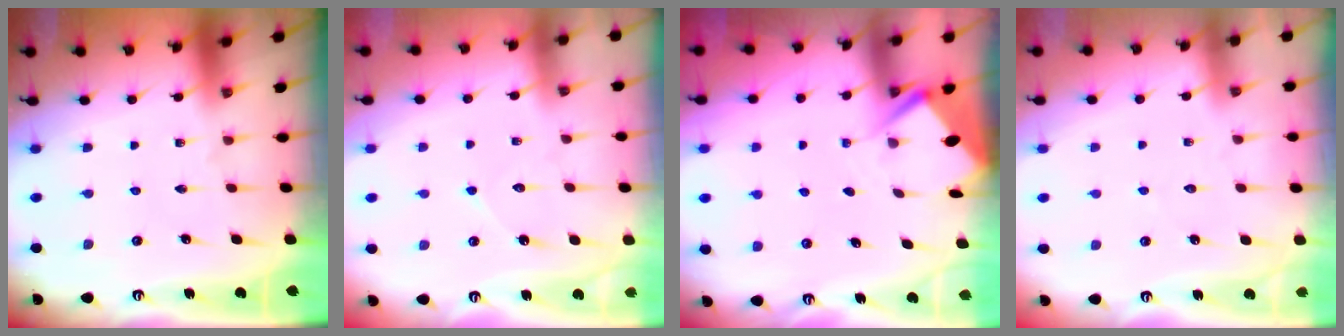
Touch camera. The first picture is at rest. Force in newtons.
{"total": 5.5, "press": 5.5, "slide": 0.5}
{"total": 2.9, "press": 2.8, "slide": 0.4}
{"total": 2.8, "press": 2.8, "slide": 0.3}